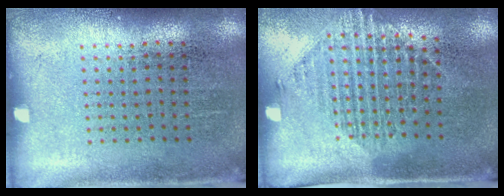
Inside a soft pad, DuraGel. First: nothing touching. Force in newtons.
{"total": 1.6, "press": 1.3, "slide": 0.9}